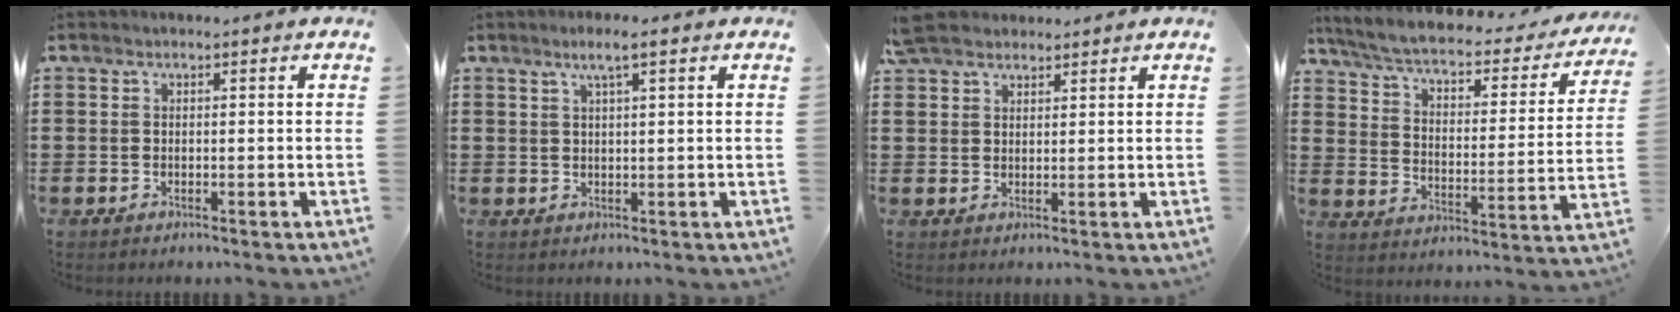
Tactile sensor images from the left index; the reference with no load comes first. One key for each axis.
{"total": 2.7, "fx": 1.4, "fy": 0.1, "fz": 2.3, "tx": -0.047, "ty": 0.003, "tz": 0.023}
{"total": 4.6, "fx": 4.0, "fy": 2.0, "fz": 1.1, "tx": -0.034, "ty": 0.002, "tz": 0.078}
{"total": 4.5, "fx": 3.5, "fy": 0.9, "fz": 2.7, "tx": -0.071, "ty": -0.029, "tz": 0.051}